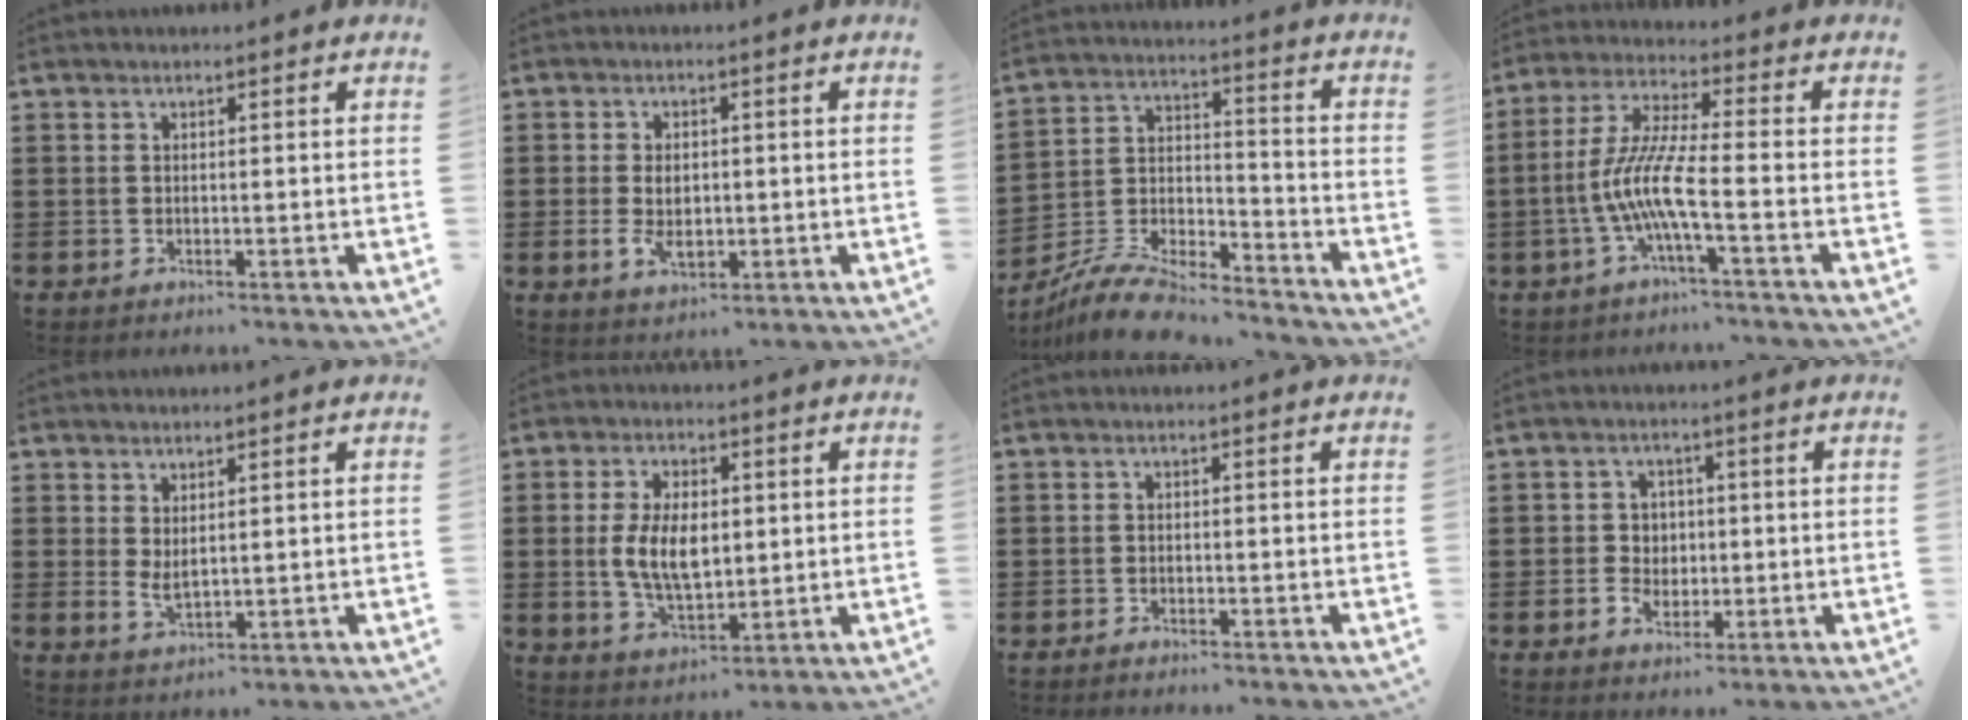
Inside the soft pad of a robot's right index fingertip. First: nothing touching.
{"total": 3.9, "force": [-0.3, 2.5, 3.1], "torque": [-0.059, 0.003, -0.010]}
{"total": 9.6, "force": [-8.9, 1.6, 3.3], "torque": [-0.069, 0.019, -0.175]}
{"total": 8.9, "force": [-3.2, 1.0, 8.2], "torque": [-0.189, -0.019, -0.069]}
{"total": 2.3, "force": [1.1, 0.9, 1.8], "torque": [-0.042, -0.002, 0.019]}
{"total": 7.9, "force": [0.3, 4.2, 6.6], "torque": [-0.140, 0.003, -0.001]}
{"total": 0.8, "force": [-0.8, 0.0, 0.0], "torque": [-0.002, 0.001, -0.018]}
{"total": 3.2, "force": [-0.5, 3.1, 0.9], "torque": [-0.028, 0.010, -0.015]}